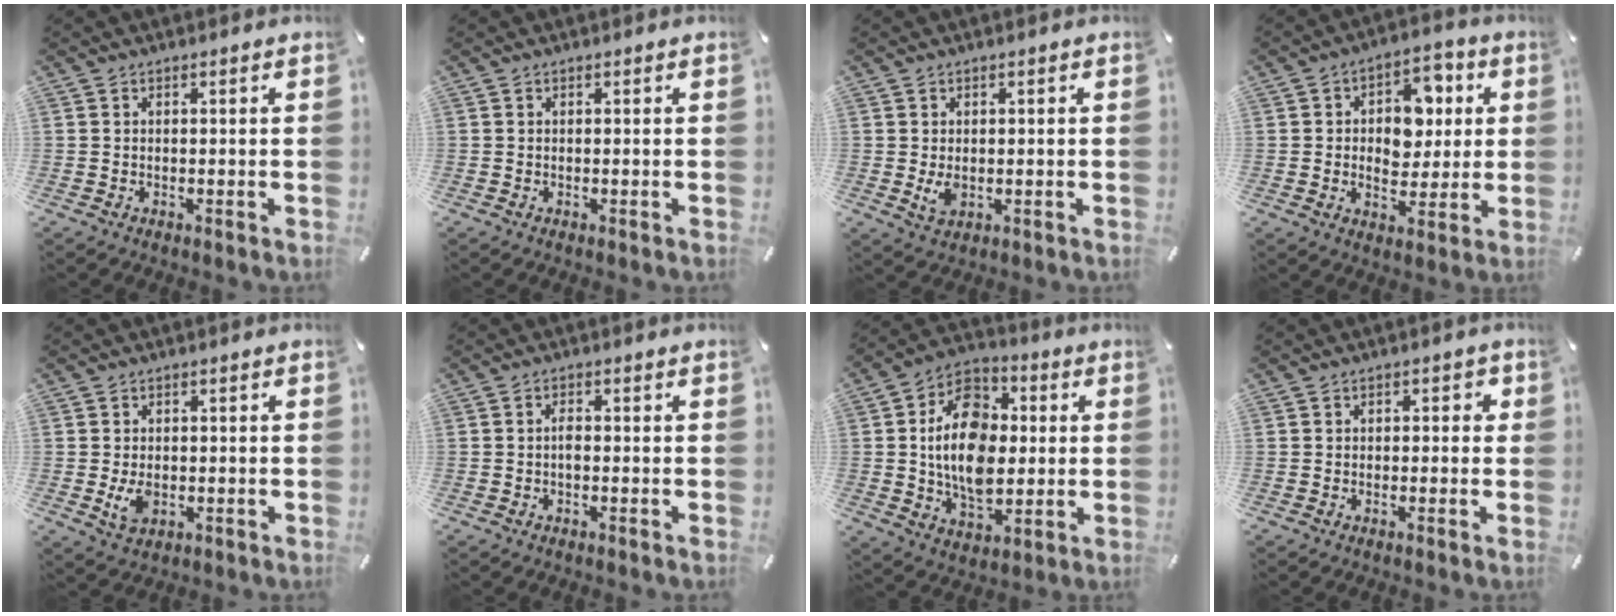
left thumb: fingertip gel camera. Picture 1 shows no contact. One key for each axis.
{"total": 0.0}
{"total": 3.3, "fx": -0.4, "fy": 2.4, "fz": 2.3, "tx": -0.046, "ty": -0.005, "tz": -0.009}
{"total": 10.7, "fx": 1.3, "fy": 8.2, "fz": 6.8, "tx": -0.093, "ty": 0.007, "tz": 0.024}
{"total": 4.5, "fx": -0.8, "fy": 3.2, "fz": 3.1, "tx": -0.067, "ty": -0.006, "tz": -0.018}
{"total": 1.9, "fx": -0.4, "fy": 0.9, "fz": 1.6, "tx": -0.033, "ty": 0.004, "tz": -0.009}
{"total": 17.2, "fx": 0.3, "fy": 12.6, "fz": 11.8, "tx": -0.226, "ty": 0.014, "tz": 0.003}
{"total": 1.7, "fx": -0.6, "fy": 1.3, "fz": 1.0, "tx": -0.019, "ty": 0.009, "tz": -0.014}